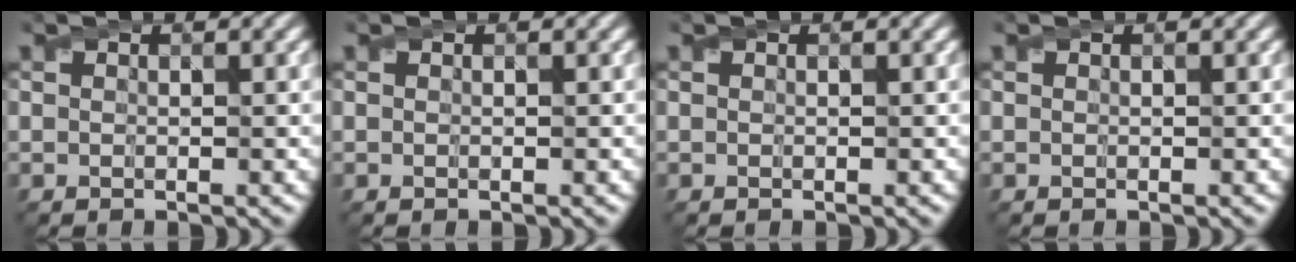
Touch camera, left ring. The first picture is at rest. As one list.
[{"total": 0.0}, {"total": 0.0}, {"total": 0.0}]